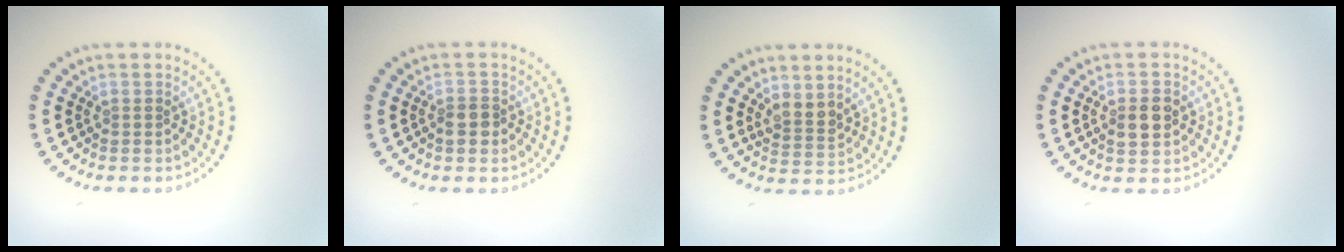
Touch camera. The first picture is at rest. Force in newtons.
{"total": 1.9, "press": 1.7, "slide": 0.8}
{"total": 2.0, "press": 1.7, "slide": 1.2}
{"total": 2.6, "press": 2.6, "slide": 0.2}